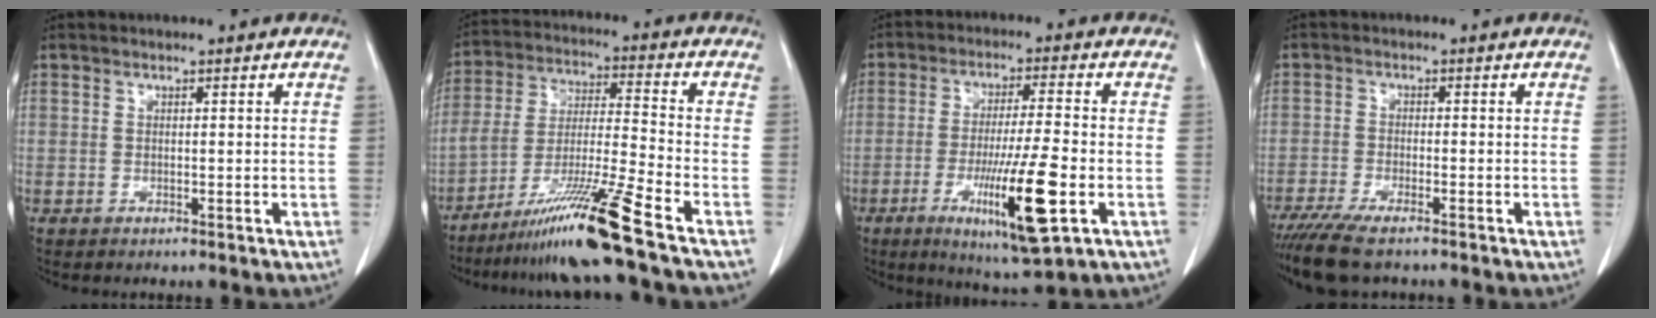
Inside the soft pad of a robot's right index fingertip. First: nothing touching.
{"total": 13.5, "force": [-9.6, -2.4, 9.2], "torque": [-0.173, -0.023, -0.174]}
{"total": 13.3, "force": [-4.4, 0.5, 12.5], "torque": [-0.224, -0.031, -0.072]}
{"total": 8.0, "force": [-6.4, 1.3, 4.7], "torque": [-0.081, -0.019, -0.106]}